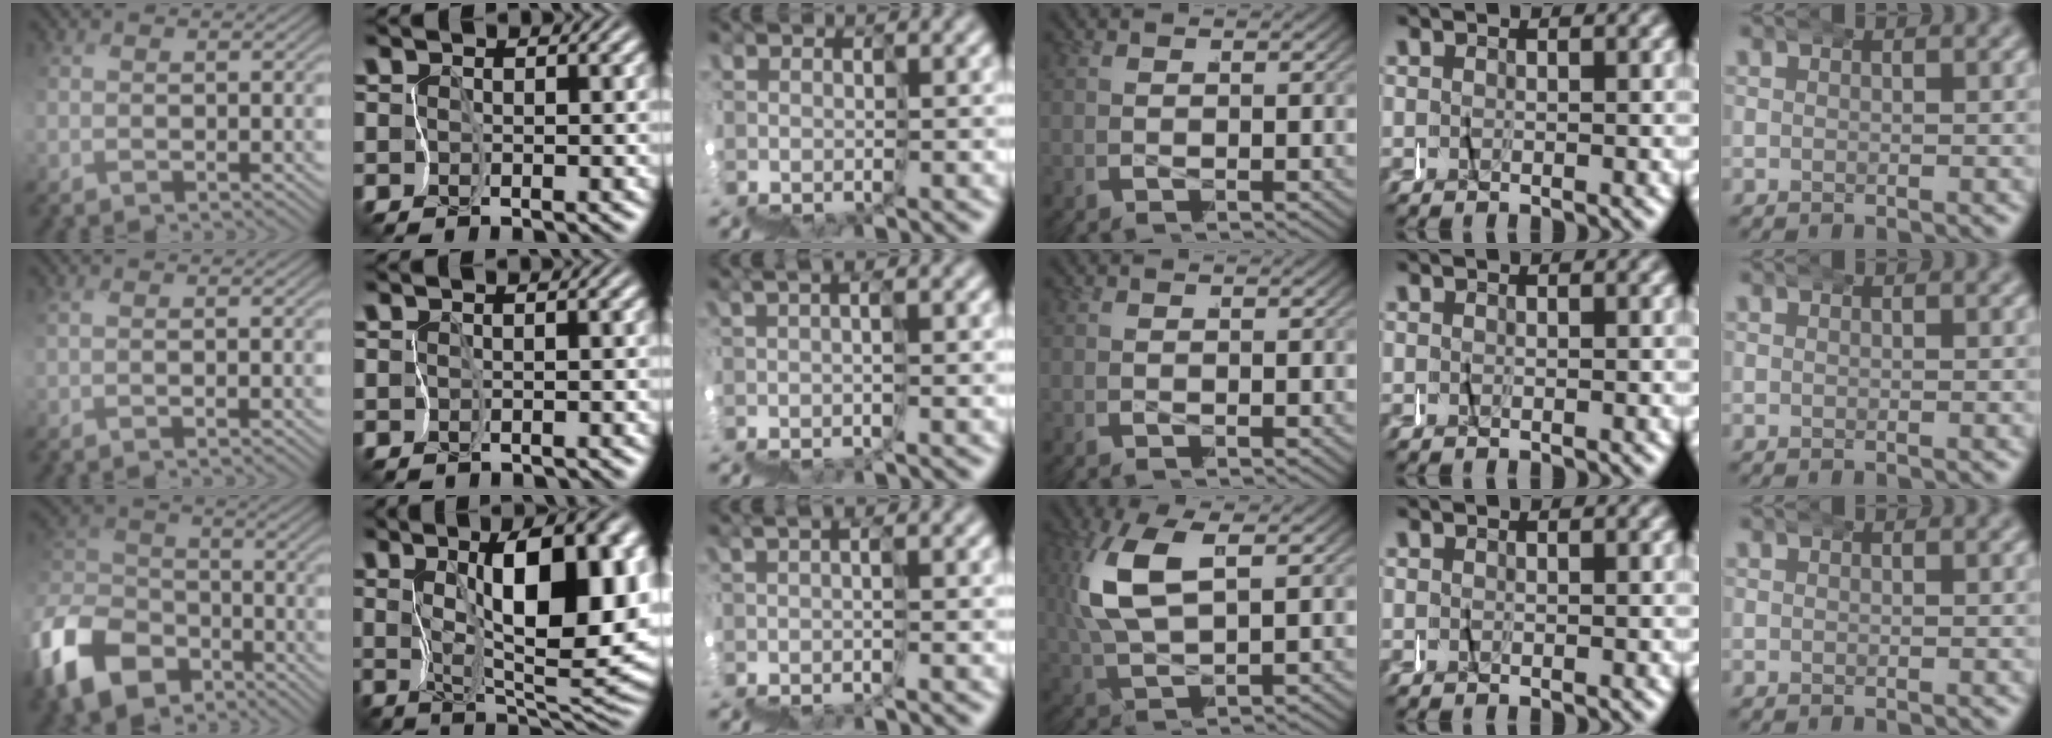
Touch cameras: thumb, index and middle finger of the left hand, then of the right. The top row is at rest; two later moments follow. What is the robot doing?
{"motion": "wrap", "object": "felt sheet"}